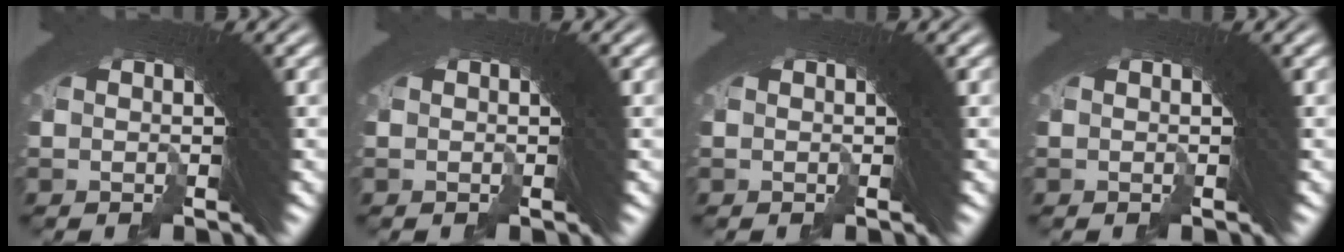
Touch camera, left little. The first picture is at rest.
{"total": 0.0}
{"total": 0.0}
{"total": 0.0}